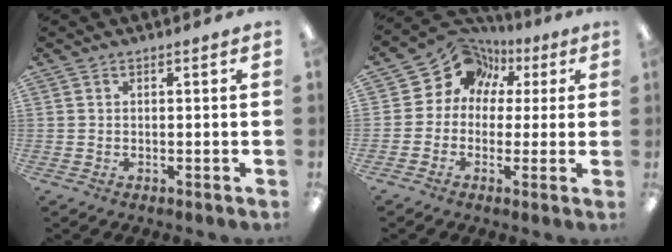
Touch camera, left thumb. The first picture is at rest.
{"total": 11.7, "force": [5.4, 9.4, 4.4], "torque": [-0.083, -0.023, 0.106]}